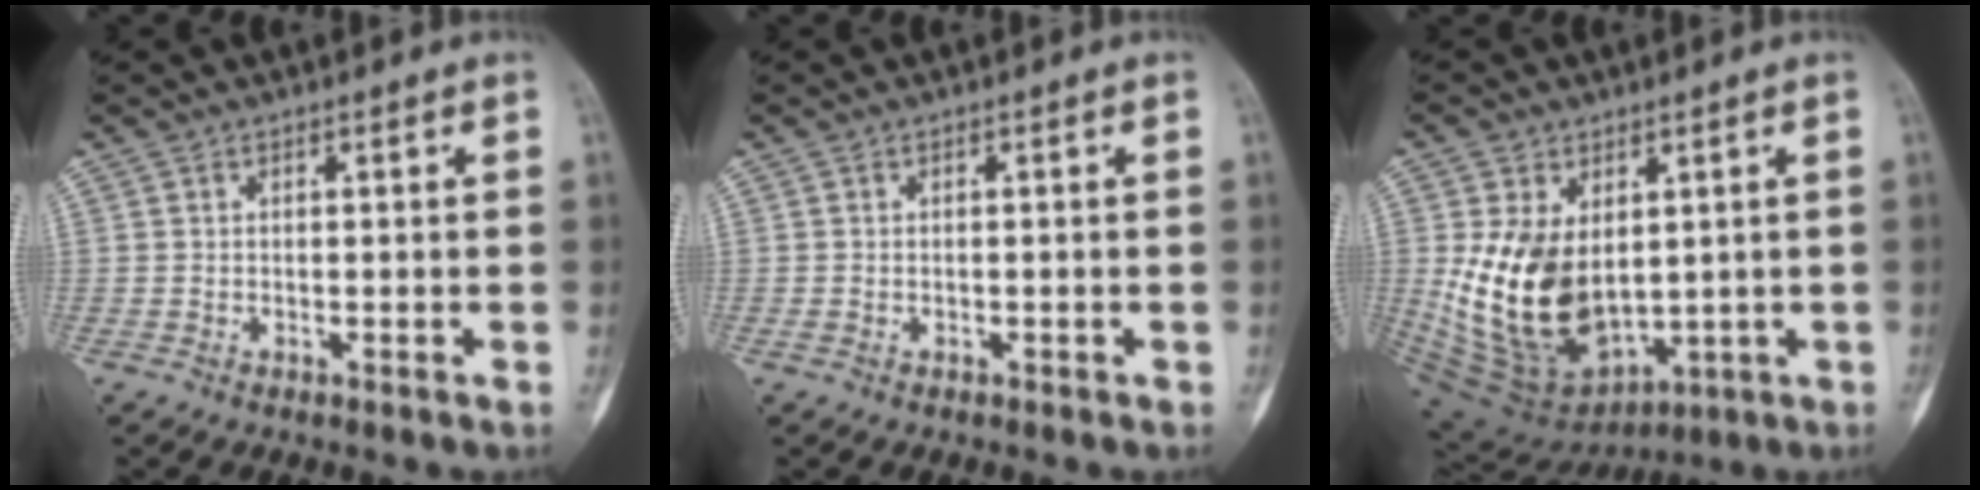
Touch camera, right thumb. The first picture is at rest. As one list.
[{"total": 0.9, "force": [-0.4, 0.7, 0.5], "torque": [-0.012, 0.006, -0.005]}, {"total": 18.0, "force": [1.2, 11.6, 13.6], "torque": [-0.225, -0.018, 0.056]}]